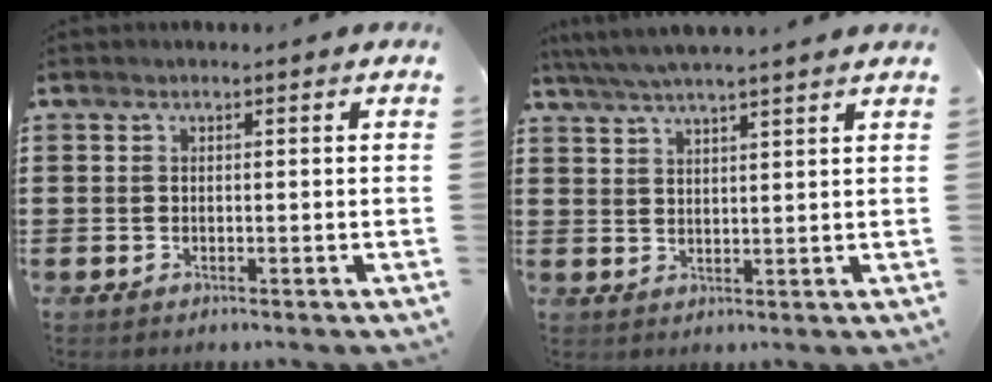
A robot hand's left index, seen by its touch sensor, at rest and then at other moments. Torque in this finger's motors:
{"motor_torque": [1.08, -1.06, 0.61, 0.21]}